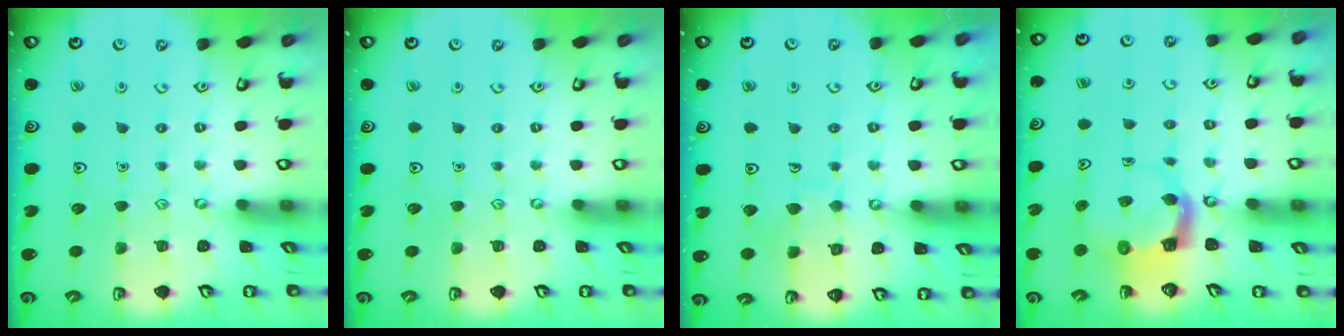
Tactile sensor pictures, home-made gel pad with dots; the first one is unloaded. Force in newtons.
{"total": 0.0}
{"total": 6.9, "press": 6.9, "slide": 0.7}
{"total": 3.7, "press": 3.6, "slide": 0.7}